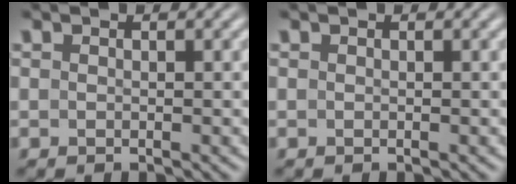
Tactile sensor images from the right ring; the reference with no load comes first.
{"total": 0.0}